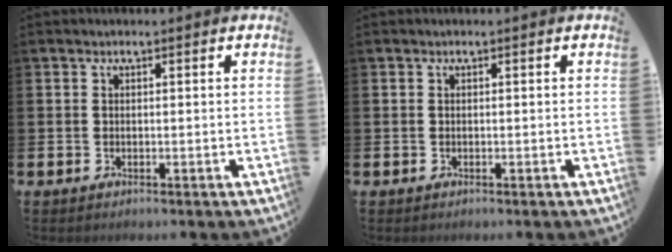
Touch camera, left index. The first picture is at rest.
{"total": 0.0}